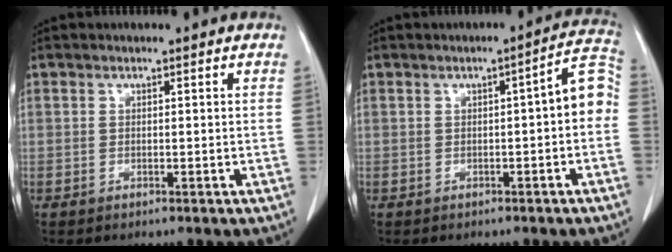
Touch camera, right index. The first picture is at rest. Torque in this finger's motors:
{"motor_torque": [0.55, -0.26, 0.11, 0.03]}